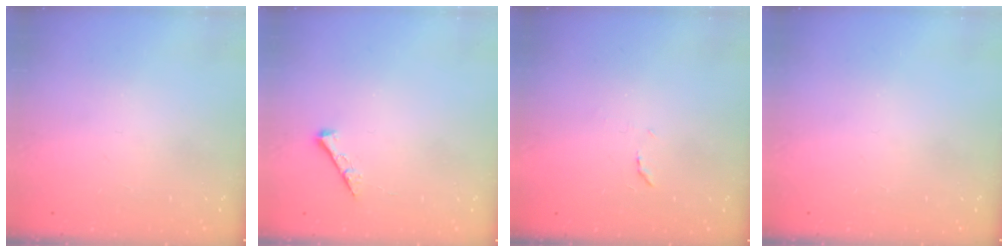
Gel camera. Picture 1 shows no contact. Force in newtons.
{"total": 3.9, "press": 3.9, "slide": 0.5}
{"total": 6.3, "press": 6.2, "slide": 0.6}
{"total": 0.0}